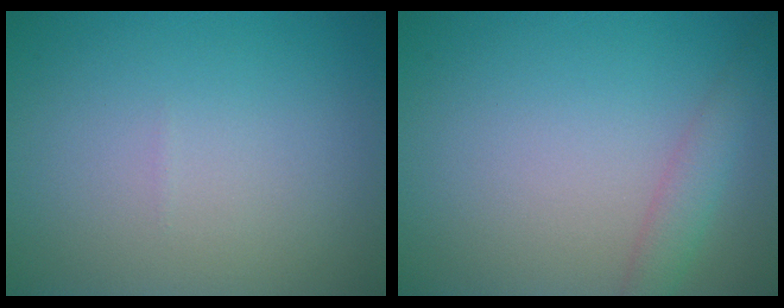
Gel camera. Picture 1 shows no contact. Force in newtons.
{"total": 2.0, "press": 2.0, "slide": 0.0}